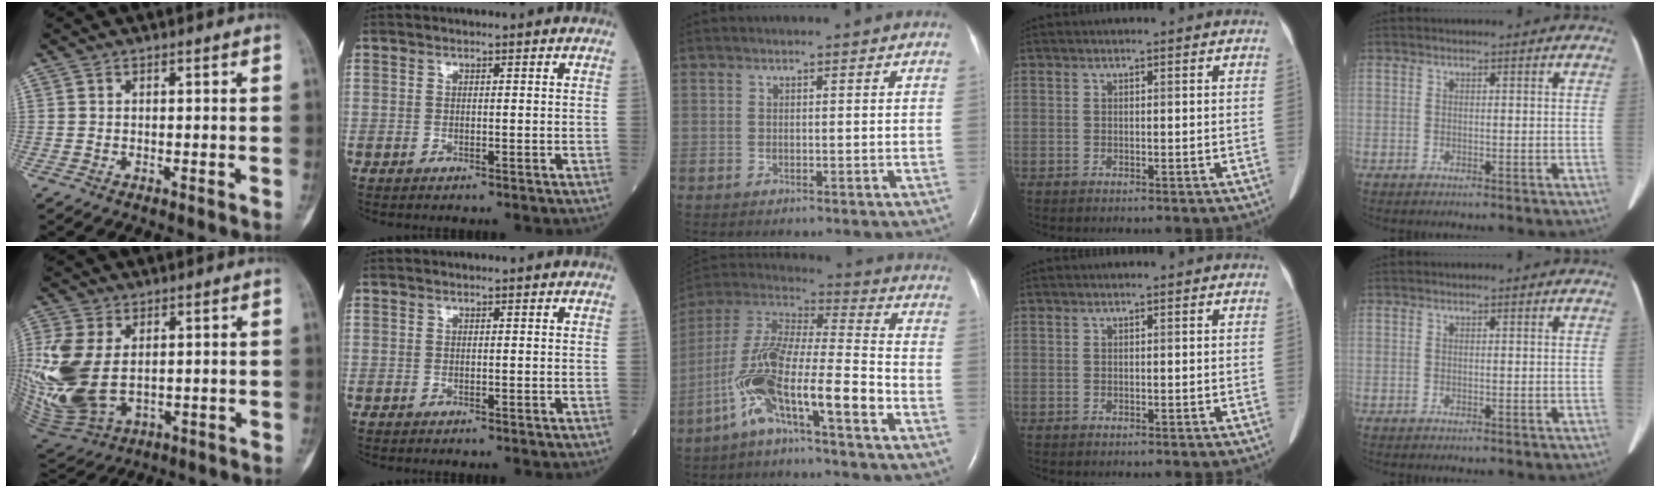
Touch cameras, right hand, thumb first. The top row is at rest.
{"thumb": {"total": 16.5, "force": [0.9, 10.5, 12.7], "torque": [-0.303, -0.019, 0.036]}, "middle": {"total": 14.2, "force": [-6.8, 1.8, 12.4], "torque": [-0.247, 0.006, -0.129]}}